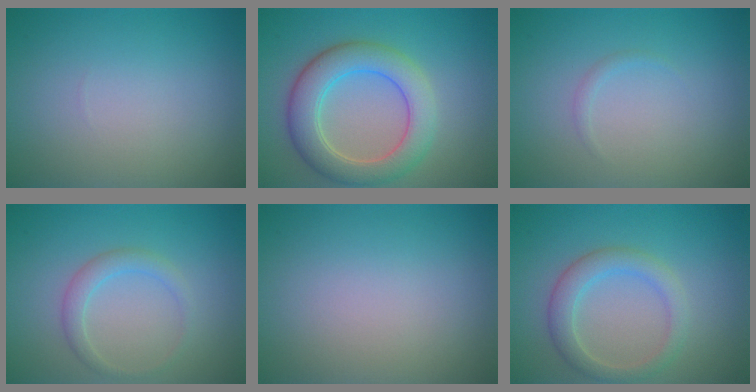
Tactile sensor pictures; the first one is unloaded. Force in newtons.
{"total": 6.0, "press": 6.0, "slide": 0.1}
{"total": 0.6, "press": 0.6, "slide": 0.1}
{"total": 1.8, "press": 1.8, "slide": 0.2}
{"total": 0.0}
{"total": 3.1, "press": 3.1, "slide": 0.1}